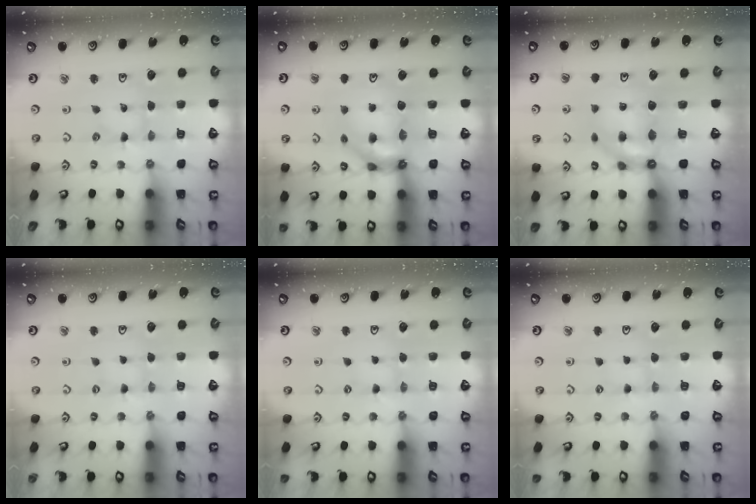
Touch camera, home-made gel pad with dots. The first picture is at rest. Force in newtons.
{"total": 11.2, "press": 11.2, "slide": 1.0}
{"total": 7.0, "press": 7.0, "slide": 0.6}
{"total": 0.0}
{"total": 1.3, "press": 1.2, "slide": 0.3}
{"total": 1.0, "press": 0.9, "slide": 0.2}